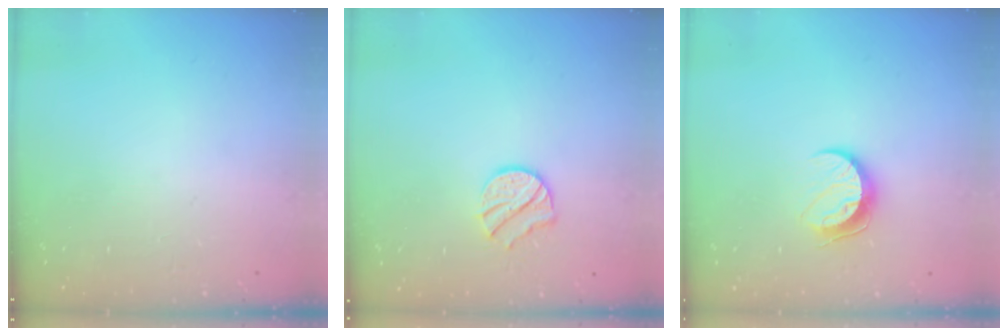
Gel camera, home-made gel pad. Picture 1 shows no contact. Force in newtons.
{"total": 7.9, "press": 7.9, "slide": 0.3}
{"total": 9.0, "press": 9.0, "slide": 0.8}